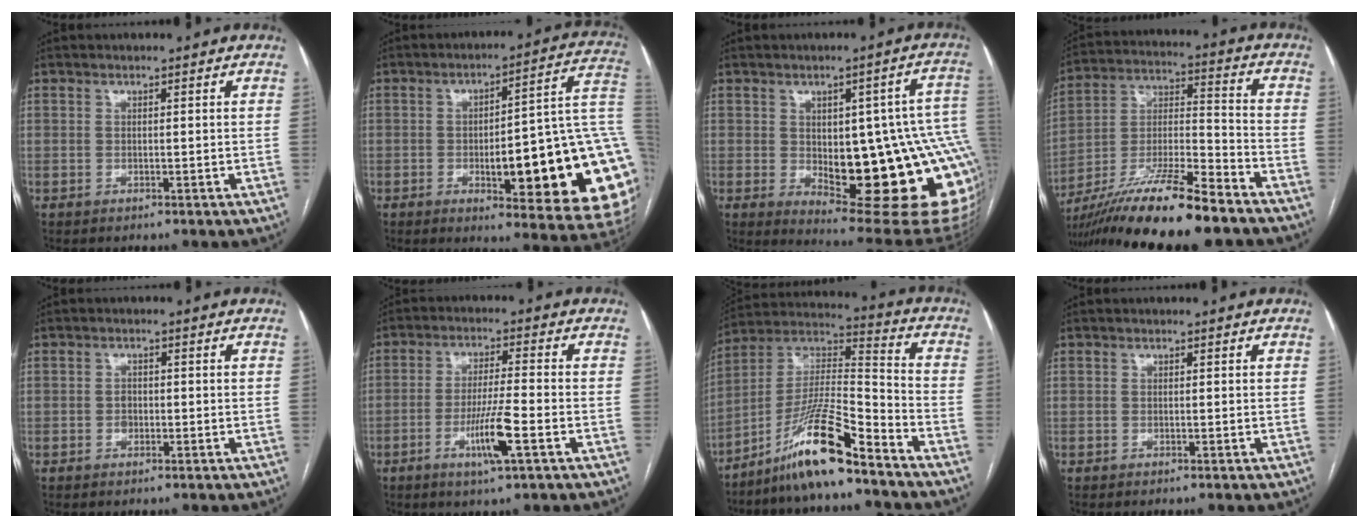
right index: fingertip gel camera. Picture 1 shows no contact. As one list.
[{"total": 26.7, "force": [-3.7, 5.1, 26.0], "torque": [-0.230, 0.018, -0.040]}, {"total": 22.6, "force": [-3.2, 7.4, 21.1], "torque": [-0.183, 0.014, -0.018]}, {"total": 18.6, "force": [-14.4, 1.1, 11.8], "torque": [-0.240, -0.025, -0.262]}, {"total": 1.5, "force": [-0.3, 1.2, 0.8], "torque": [-0.011, 0.004, -0.004]}, {"total": 7.8, "force": [-3.1, 0.0, 7.1], "torque": [-0.135, -0.011, -0.056]}, {"total": 14.0, "force": [-10.0, 0.6, 9.7], "torque": [-0.187, 0.008, -0.182]}, {"total": 0.0}]